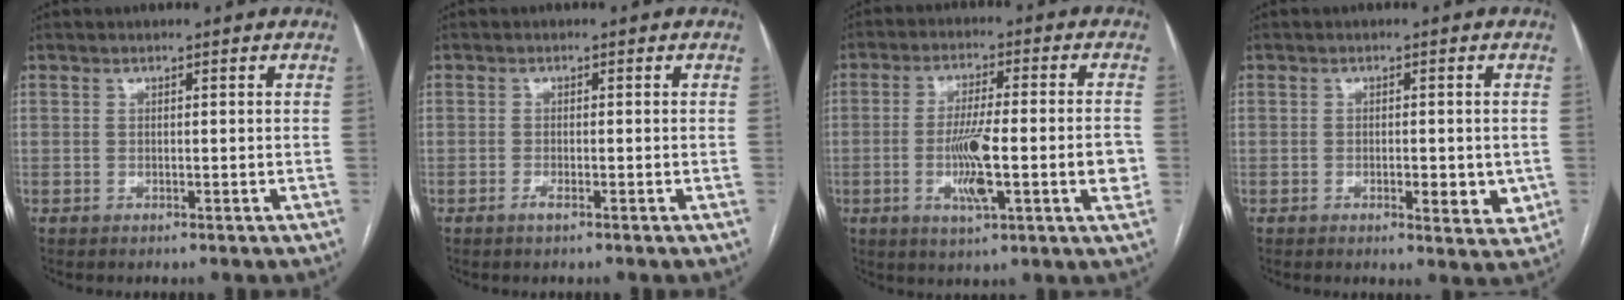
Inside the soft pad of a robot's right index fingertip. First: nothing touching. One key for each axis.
{"total": 1.1, "fx": -0.7, "fy": 0.0, "fz": 0.8, "tx": -0.016, "ty": -0.001, "tz": -0.015}
{"total": 11.8, "fx": -2.4, "fy": 1.5, "fz": 11.5, "tx": -0.195, "ty": 0.001, "tz": -0.038}
{"total": 4.7, "fx": -1.1, "fy": 1.8, "fz": 4.2, "tx": -0.053, "ty": -0.005, "tz": -0.013}